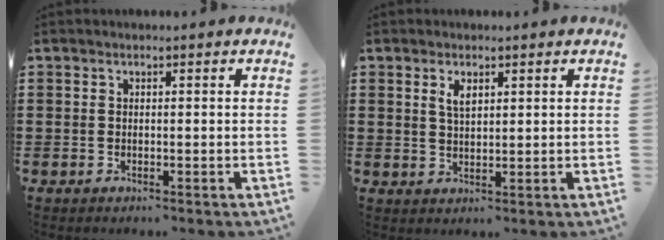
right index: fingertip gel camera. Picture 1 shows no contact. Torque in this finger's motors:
{"motor_torque": [0.24, 0.13, 0.12, 0.03]}